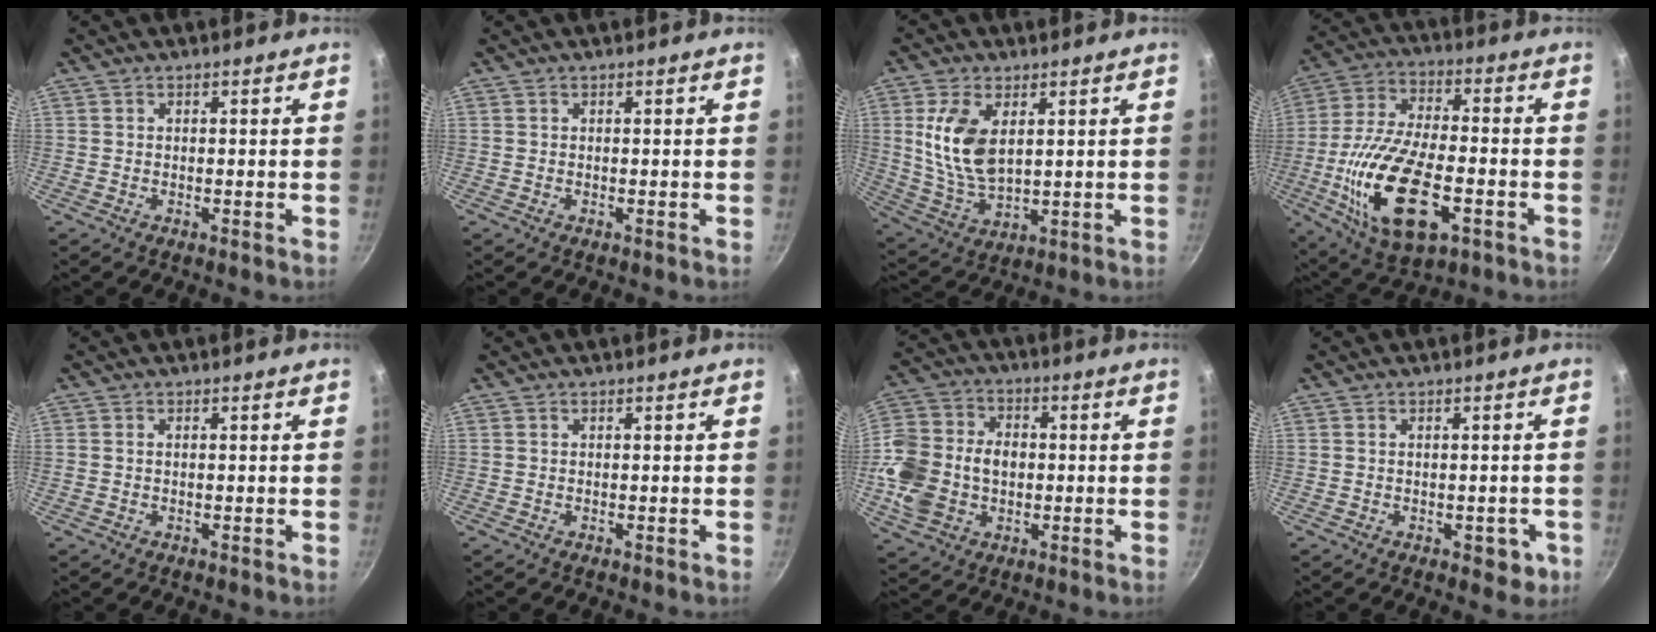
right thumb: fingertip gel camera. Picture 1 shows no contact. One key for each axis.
{"total": 0.0}
{"total": 11.9, "fx": 3.1, "fy": 6.5, "fz": 9.5, "tx": -0.184, "ty": -0.016, "tz": 0.071}
{"total": 21.1, "fx": -6.1, "fy": 9.7, "fz": 17.7, "tx": -0.344, "ty": 0.013, "tz": -0.099}
{"total": 0.6, "fx": 0.0, "fy": 0.4, "fz": 0.5, "tx": -0.013, "ty": 0.004, "tz": 0.004}
{"total": 0.0}
{"total": 16.8, "fx": -1.7, "fy": 12.6, "fz": 11.0, "tx": -0.217, "ty": 0.020, "tz": -0.030}
{"total": 3.5, "fx": -1.3, "fy": 2.0, "fz": 2.5, "tx": -0.009, "ty": 0.008, "tz": -0.010}